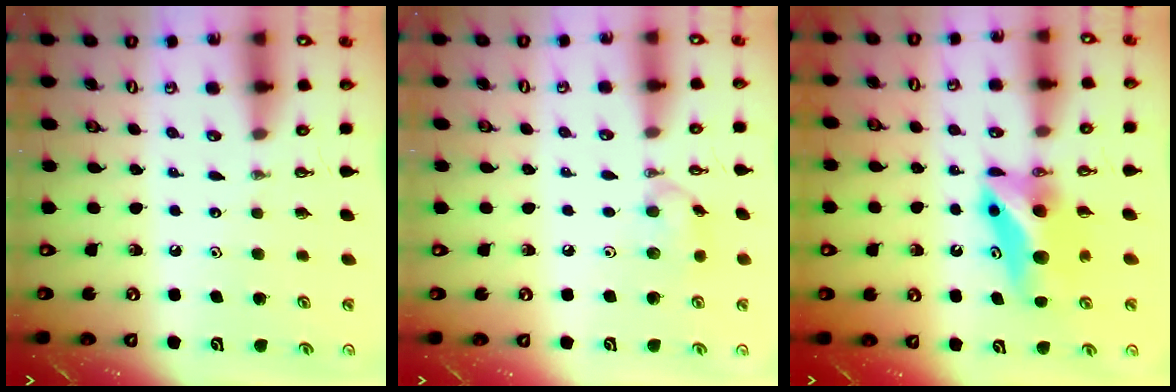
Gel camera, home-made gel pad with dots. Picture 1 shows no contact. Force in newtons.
{"total": 7.8, "press": 7.8, "slide": 0.8}
{"total": 10.7, "press": 7.0, "slide": 8.1}